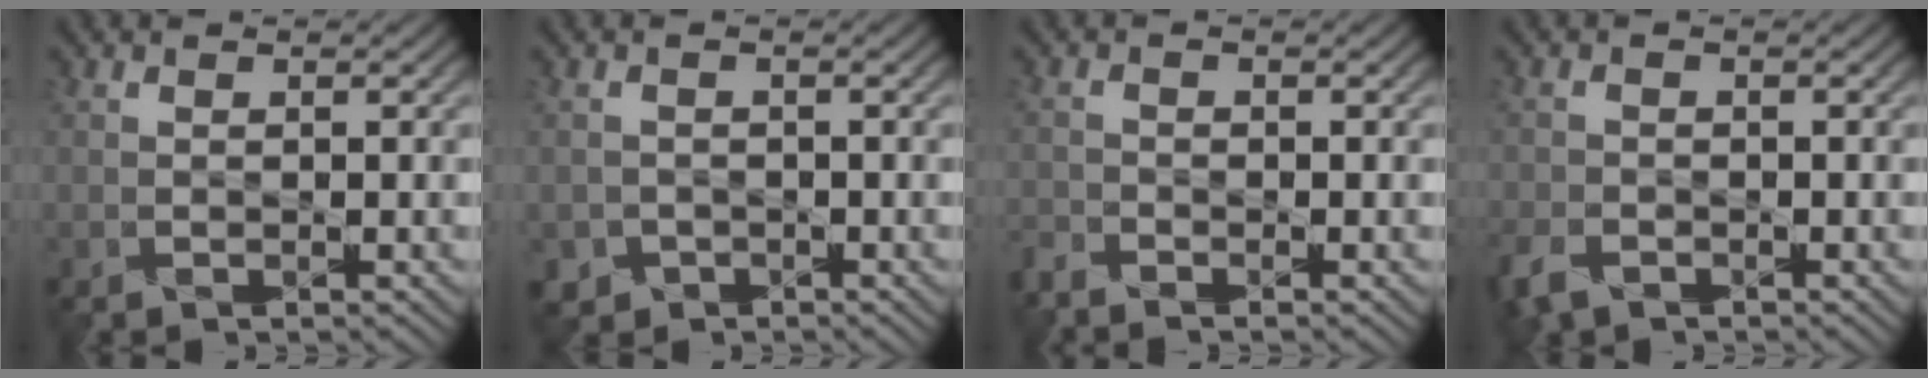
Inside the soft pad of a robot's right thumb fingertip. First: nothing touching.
{"total": 2.1, "force": [-1.2, 1.7, 0.2], "torque": [-0.003, -0.007, -0.026]}
{"total": 2.2, "force": [-2.1, 0.3, 0.5], "torque": [-0.015, -0.010, -0.053]}
{"total": 3.6, "force": [-2.5, 1.9, 1.7], "torque": [-0.045, -0.013, -0.057]}